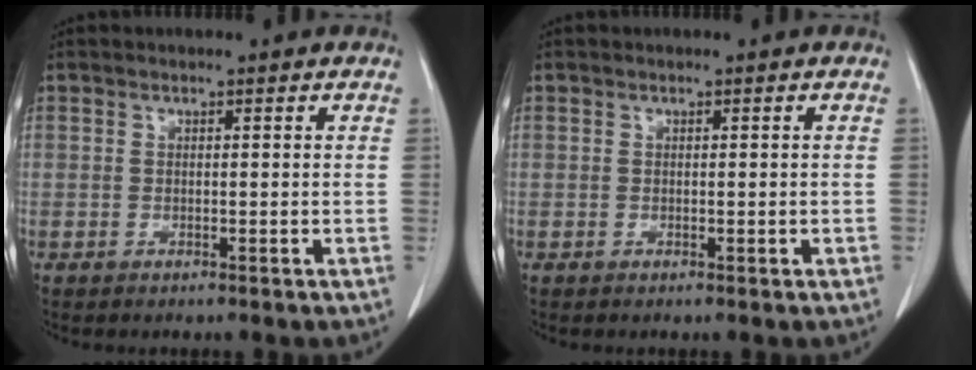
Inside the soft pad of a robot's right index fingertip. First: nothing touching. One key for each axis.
{"total": 0.6, "fx": -0.1, "fy": 0.2, "fz": 0.6, "tx": -0.011, "ty": 0.000, "tz": 0.003}